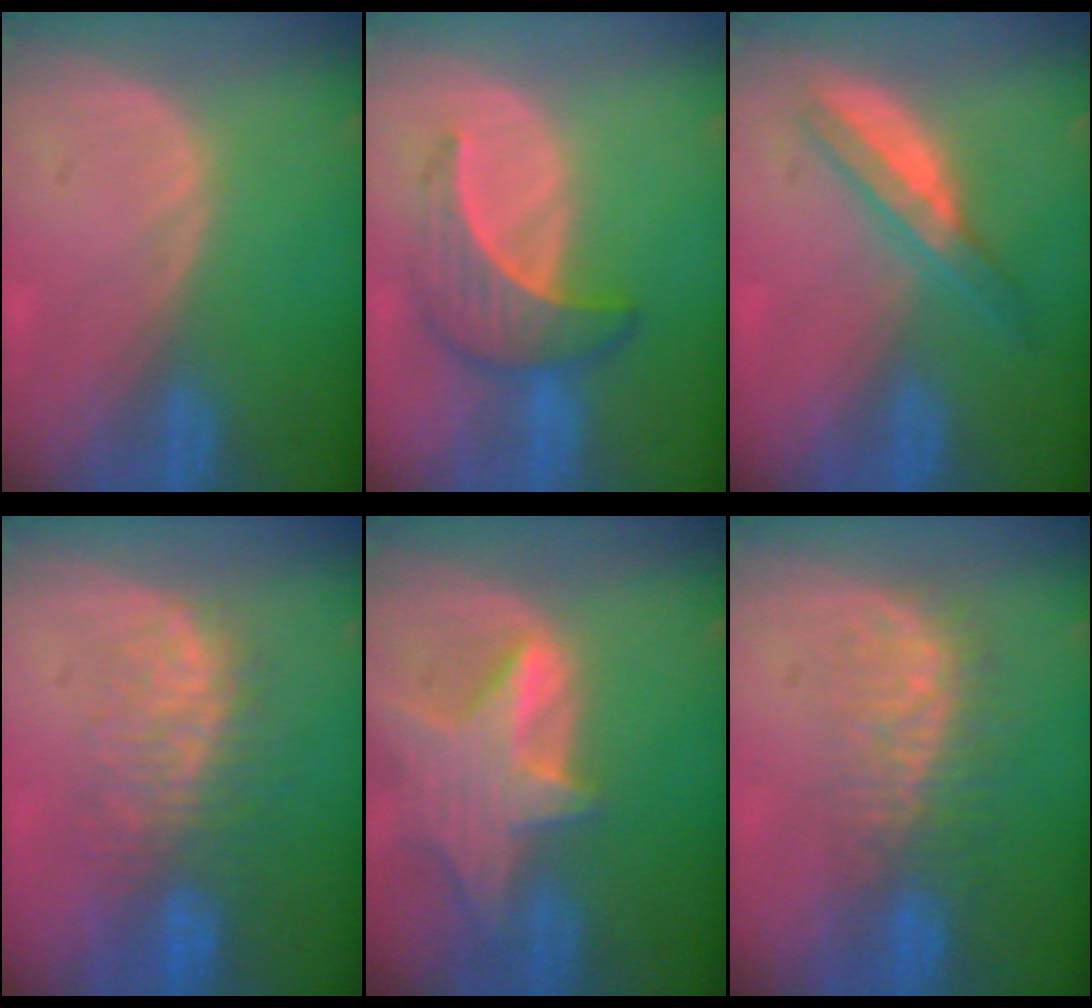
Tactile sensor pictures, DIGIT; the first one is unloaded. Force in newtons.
{"total": 6.5, "press": 6.4, "slide": 1.2}
{"total": 4.9, "press": 4.8, "slide": 0.7}
{"total": 8.5, "press": 7.7, "slide": 3.6}
{"total": 8.1, "press": 7.4, "slide": 3.4}
{"total": 7.6, "press": 7.3, "slide": 2.3}